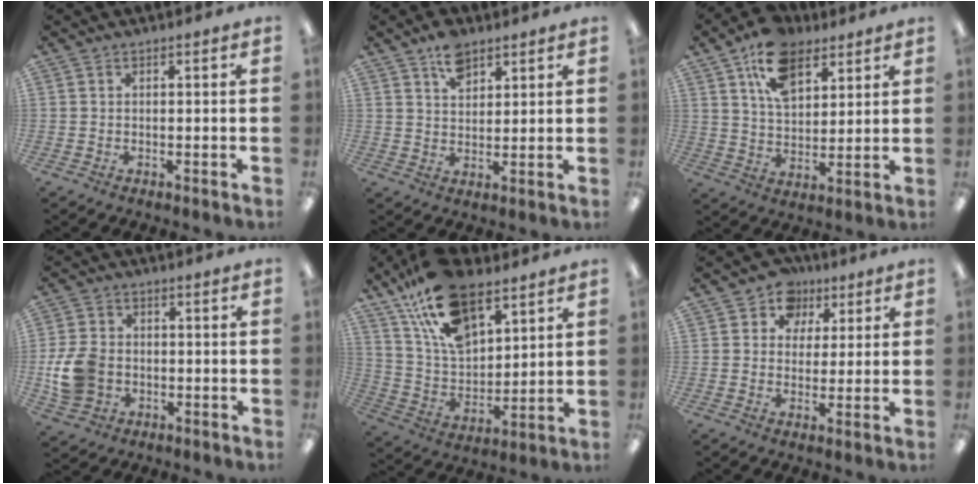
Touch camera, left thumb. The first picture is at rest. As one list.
[{"total": 7.0, "force": [4.8, 3.9, 3.3], "torque": [-0.056, -0.014, 0.085]}, {"total": 13.8, "force": [8.3, 8.2, 7.4], "torque": [-0.129, -0.022, 0.154]}, {"total": 10.3, "force": [-1.5, 8.2, 6.0], "torque": [-0.134, 0.016, -0.025]}, {"total": 19.5, "force": [12.5, 9.8, 11.3], "torque": [-0.221, -0.053, 0.226]}, {"total": 7.5, "force": [3.9, 6.2, 1.5], "torque": [-0.022, -0.023, 0.068]}]